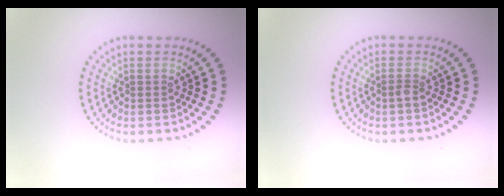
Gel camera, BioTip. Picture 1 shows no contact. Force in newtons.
{"total": 0.7, "press": 0.5, "slide": 0.5}